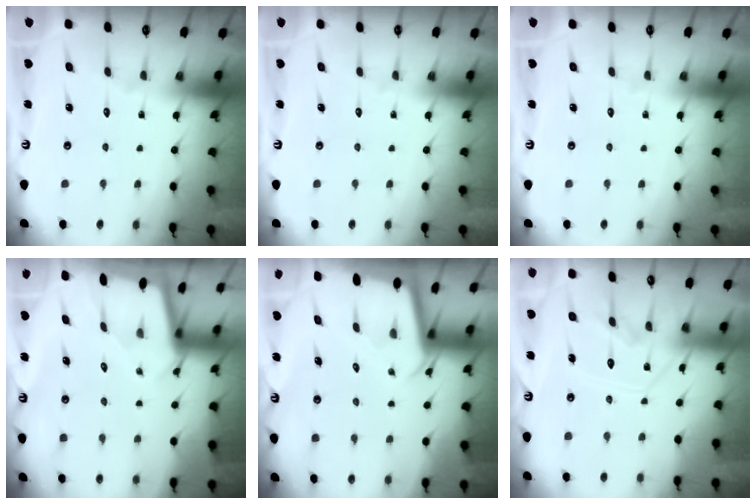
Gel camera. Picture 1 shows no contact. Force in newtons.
{"total": 0.0}
{"total": 0.0}
{"total": 1.7, "press": 1.7, "slide": 0.2}
{"total": 2.0, "press": 2.0, "slide": 0.1}
{"total": 11.1, "press": 11.1, "slide": 0.9}